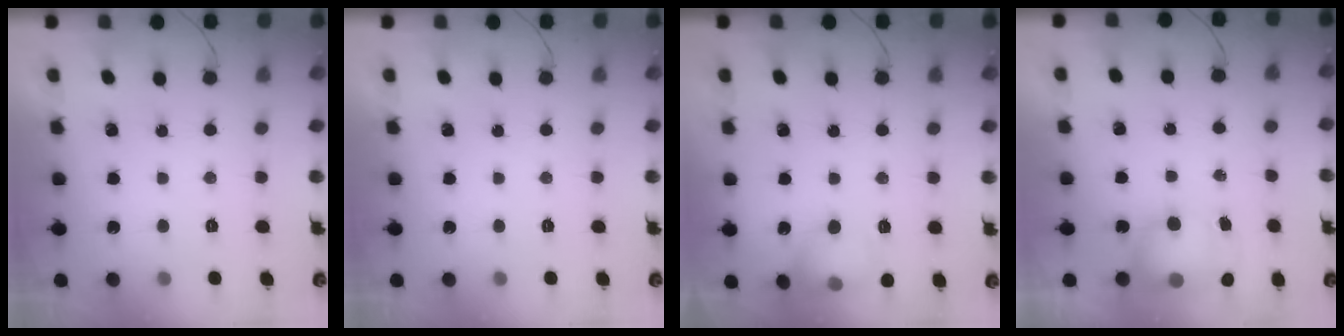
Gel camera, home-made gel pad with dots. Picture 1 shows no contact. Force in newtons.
{"total": 0.0}
{"total": 9.7, "press": 9.6, "slide": 1.4}
{"total": 7.4, "press": 7.3, "slide": 1.1}